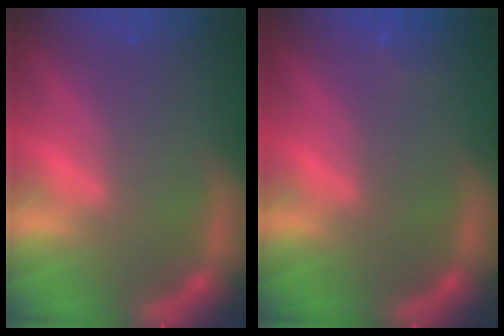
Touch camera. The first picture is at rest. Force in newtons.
{"total": 0.9}